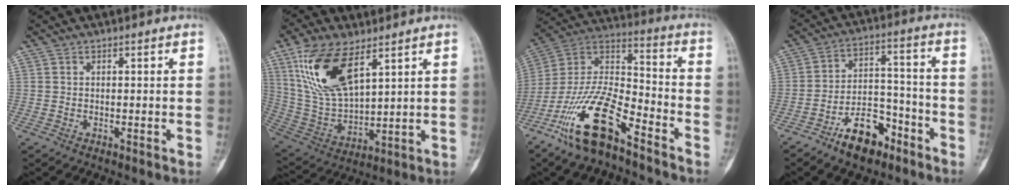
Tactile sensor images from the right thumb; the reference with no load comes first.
{"total": 16.6, "force": [8.4, 7.3, 12.3], "torque": [-0.232, -0.029, 0.173]}
{"total": 18.2, "force": [-11.5, 6.5, 12.5], "torque": [-0.233, 0.074, -0.220]}
{"total": 11.4, "force": [-7.5, 6.0, 6.2], "torque": [-0.075, 0.066, -0.130]}